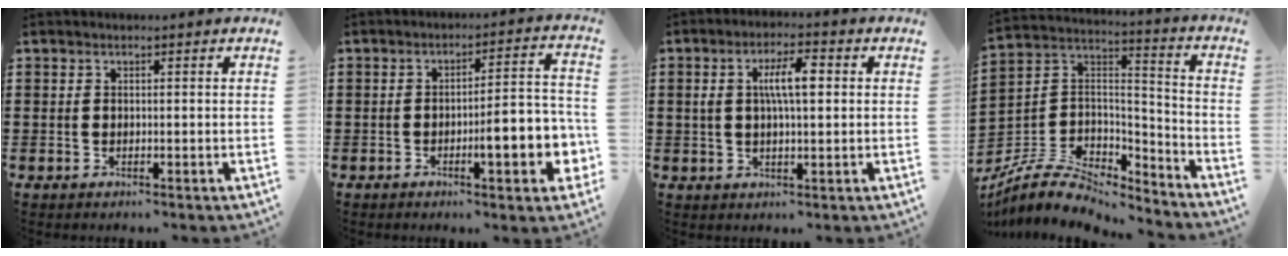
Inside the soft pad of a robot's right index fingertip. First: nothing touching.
{"total": 8.1, "force": [-2.7, 2.2, 7.4], "torque": [-0.101, -0.006, -0.045]}
{"total": 6.4, "force": [1.0, 2.2, 5.9], "torque": [-0.124, 0.011, 0.011]}
{"total": 8.1, "force": [-6.4, 3.9, 3.1], "torque": [-0.074, 0.010, -0.123]}